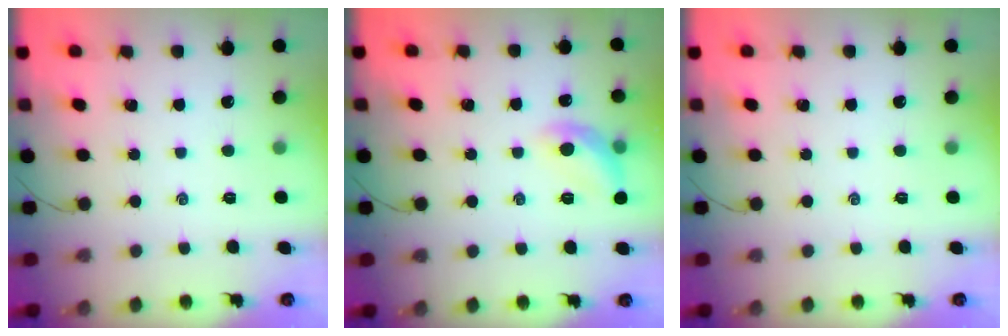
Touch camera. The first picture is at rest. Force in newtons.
{"total": 9.9, "press": 9.9, "slide": 0.2}
{"total": 0.0}